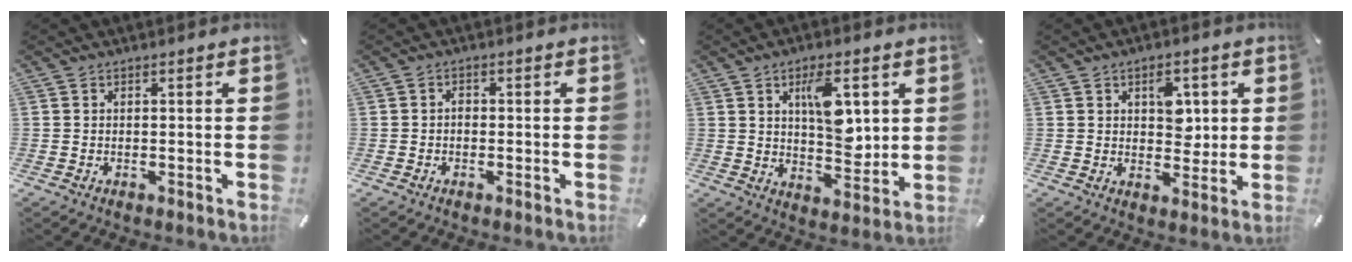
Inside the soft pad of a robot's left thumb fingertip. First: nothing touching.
{"total": 1.1, "force": [-0.4, 0.8, 0.7], "torque": [-0.014, 0.004, -0.010]}
{"total": 11.0, "force": [4.0, 5.6, 8.6], "torque": [-0.132, -0.017, 0.063]}
{"total": 6.5, "force": [1.8, 4.7, 4.1], "torque": [-0.033, -0.010, 0.021]}